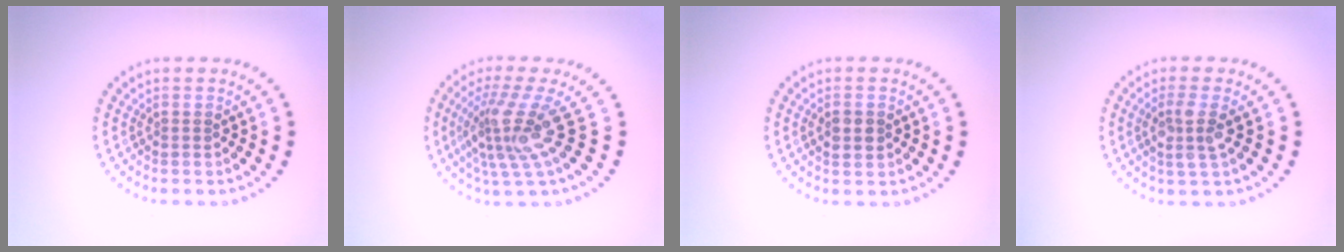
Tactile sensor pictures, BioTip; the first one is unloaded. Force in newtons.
{"total": 4.6, "press": 3.1, "slide": 3.4}
{"total": 1.7, "press": 1.7, "slide": 0.1}
{"total": 2.5, "press": 2.2, "slide": 1.2}